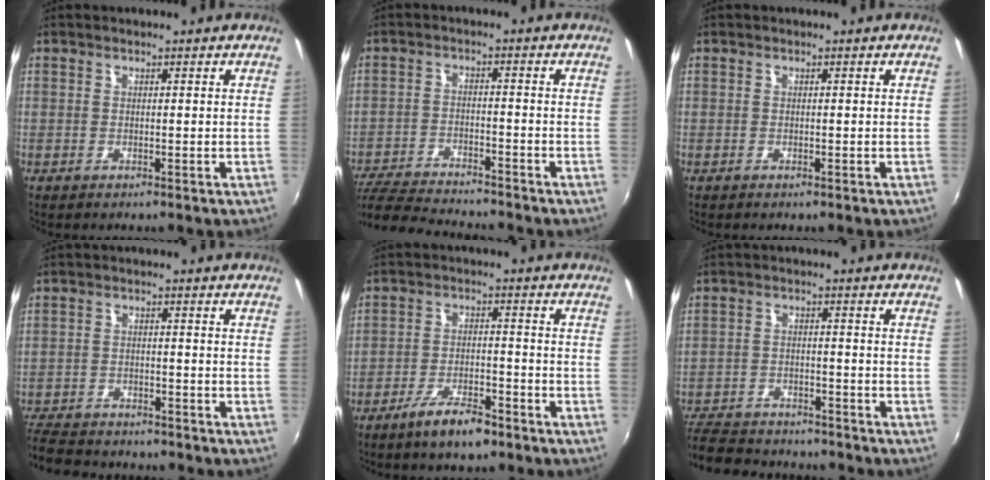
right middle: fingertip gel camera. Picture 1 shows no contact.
{"total": 14.2, "force": [-12.8, 2.2, 5.7], "torque": [-0.138, -0.019, -0.215]}
{"total": 0.0}
{"total": 12.0, "force": [-10.4, 4.2, 4.1], "torque": [-0.119, -0.008, -0.169]}
{"total": 7.5, "force": [-5.5, 2.3, 4.6], "torque": [-0.099, 0.000, -0.091]}
{"total": 16.4, "force": [-14.0, 5.6, 6.3], "torque": [-0.156, -0.010, -0.212]}